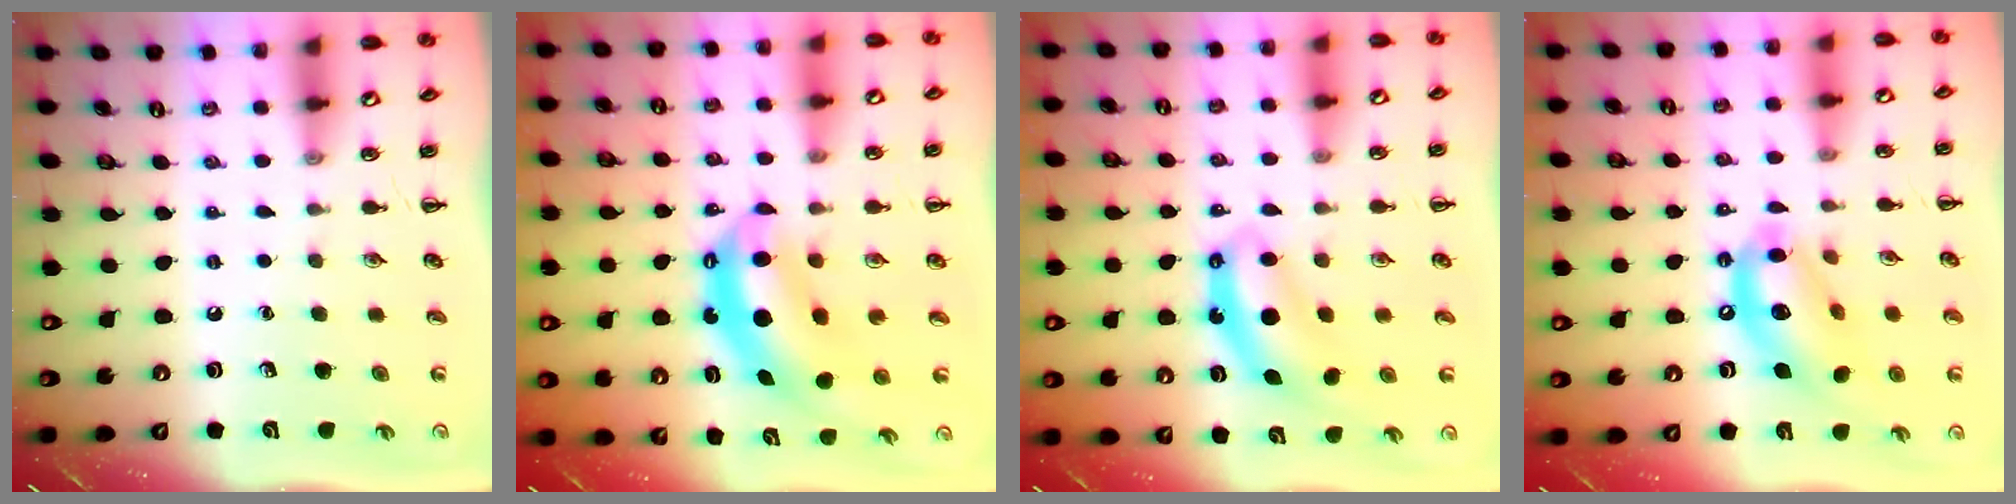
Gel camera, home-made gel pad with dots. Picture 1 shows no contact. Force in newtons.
{"total": 7.4, "press": 7.1, "slide": 2.0}
{"total": 6.8, "press": 6.7, "slide": 0.5}
{"total": 15.1, "press": 14.5, "slide": 4.1}